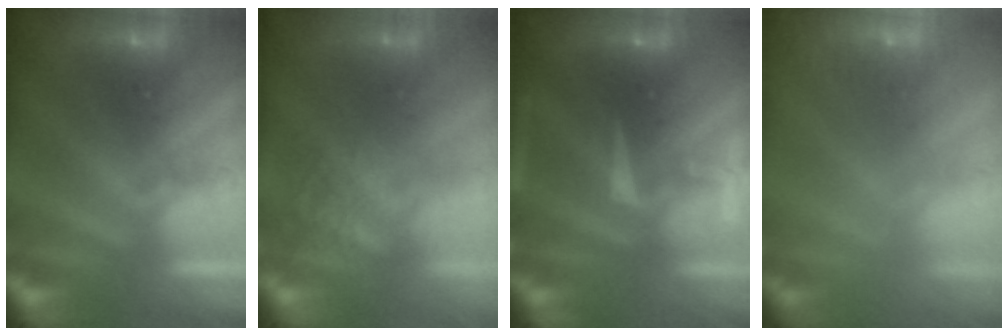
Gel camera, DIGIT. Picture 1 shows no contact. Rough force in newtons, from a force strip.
{"total": 4.7}
{"total": 8.6}
{"total": 8.8}